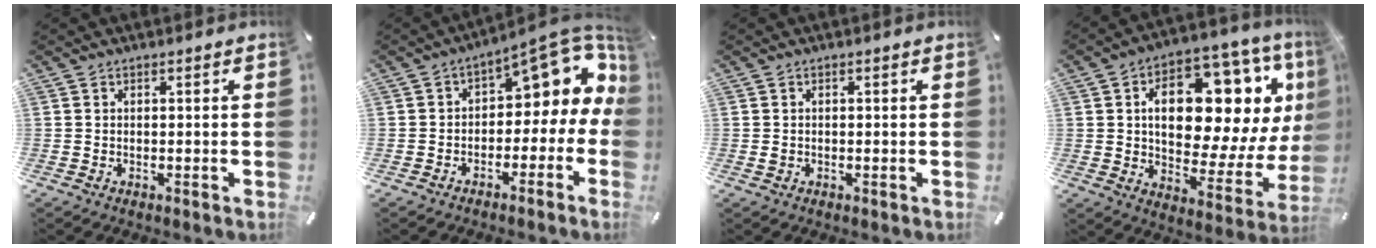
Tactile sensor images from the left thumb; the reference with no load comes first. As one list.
[{"total": 11.3, "force": [5.8, 5.7, 7.9], "torque": [-0.097, -0.050, 0.096]}, {"total": 0.9, "force": [-0.1, 0.8, 0.5], "torque": [-0.009, 0.004, -0.003]}, {"total": 22.9, "force": [7.2, 12.8, 17.5], "torque": [-0.247, -0.051, 0.116]}]